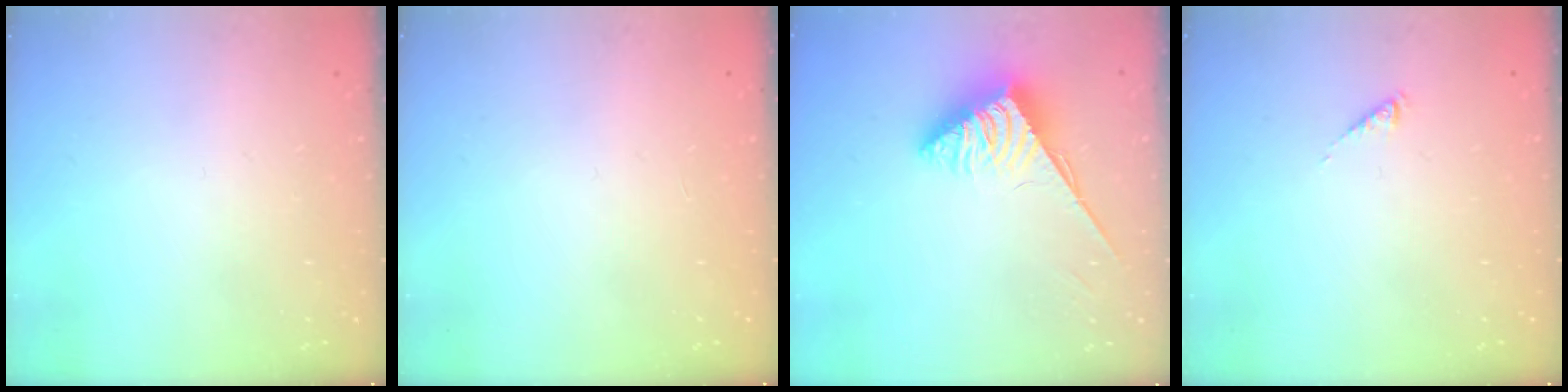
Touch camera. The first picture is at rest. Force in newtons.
{"total": 0.0}
{"total": 3.7, "press": 3.7, "slide": 0.5}
{"total": 0.0}